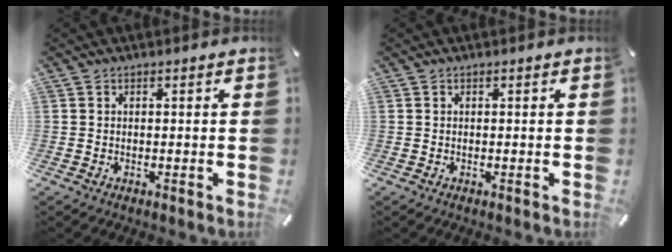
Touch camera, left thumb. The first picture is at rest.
{"total": 0.0}